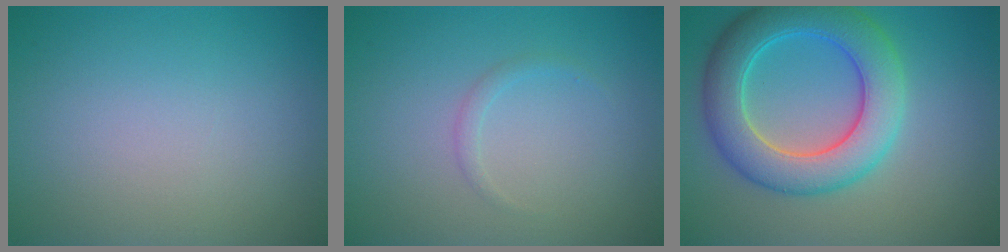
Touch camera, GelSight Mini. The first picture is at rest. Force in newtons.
{"total": 0.8, "press": 0.8, "slide": 0.1}
{"total": 7.6, "press": 7.5, "slide": 0.4}